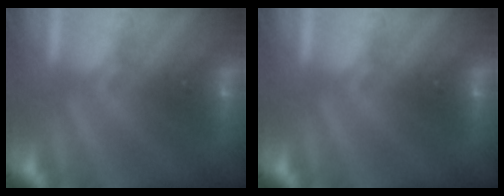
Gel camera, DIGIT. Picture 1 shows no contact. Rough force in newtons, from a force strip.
{"total": 0.0}